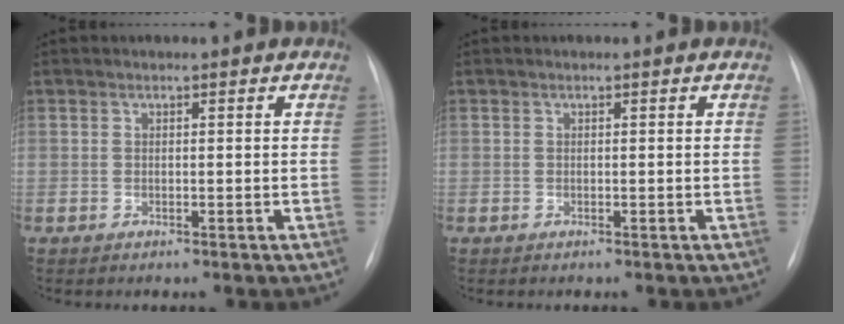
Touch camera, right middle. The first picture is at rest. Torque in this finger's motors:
{"motor_torque": [0.15, -0.13, -0.01, 0.00]}